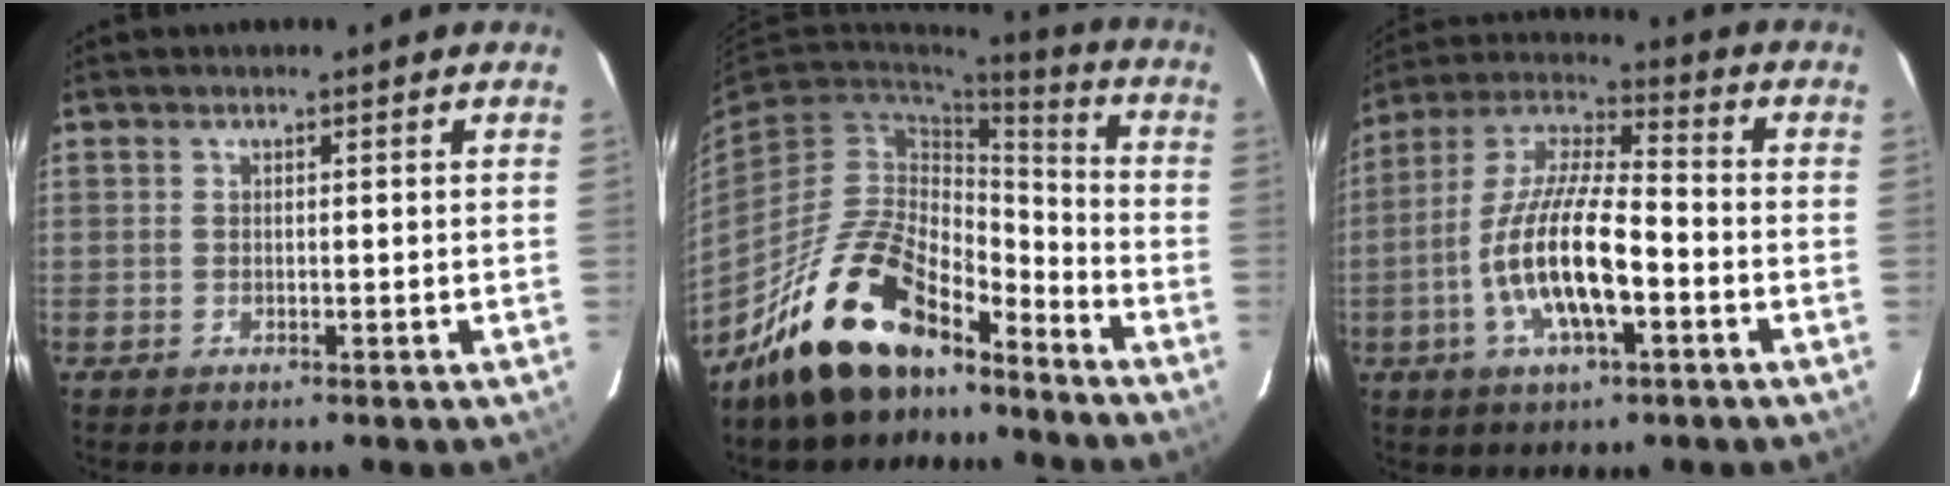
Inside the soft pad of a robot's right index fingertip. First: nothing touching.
{"total": 18.8, "force": [-14.1, 7.9, 9.5], "torque": [-0.181, 0.022, -0.238]}
{"total": 15.5, "force": [-4.8, 4.8, 14.0], "torque": [-0.281, -0.006, -0.091]}